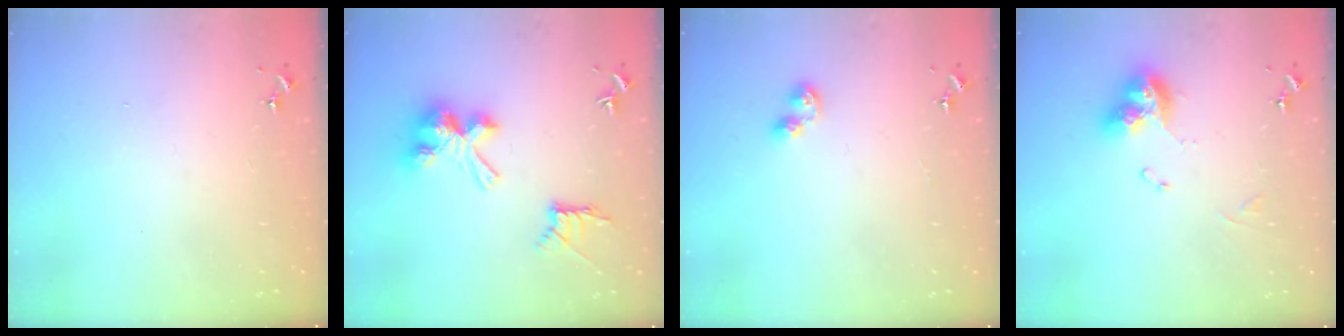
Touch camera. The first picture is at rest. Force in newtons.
{"total": 15.2, "press": 15.2, "slide": 0.9}
{"total": 6.0, "press": 6.0, "slide": 0.8}
{"total": 12.7, "press": 12.6, "slide": 1.3}